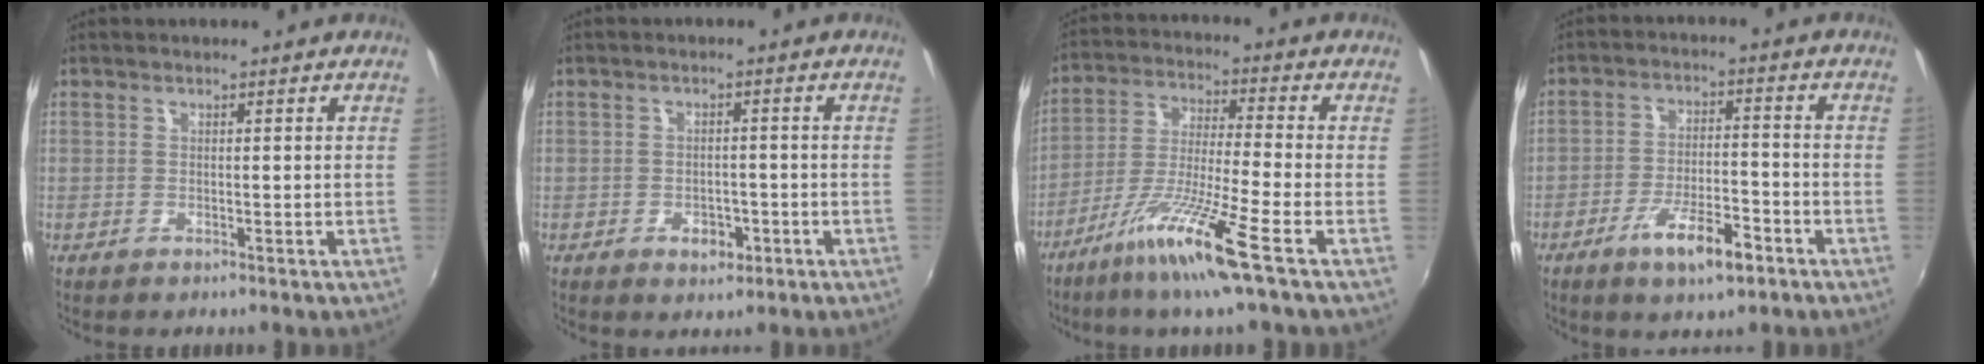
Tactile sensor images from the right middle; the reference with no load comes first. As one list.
[{"total": 3.6, "force": [-1.8, 2.5, 1.9], "torque": [-0.037, 0.000, -0.020]}, {"total": 11.7, "force": [-7.1, -0.9, 9.3], "torque": [-0.199, -0.012, -0.133]}, {"total": 9.1, "force": [-5.4, 2.6, 6.8], "torque": [-0.135, -0.008, -0.089]}]